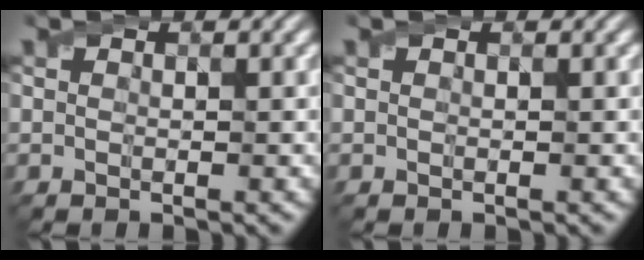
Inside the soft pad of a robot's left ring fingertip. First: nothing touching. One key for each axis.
{"total": 0.0}